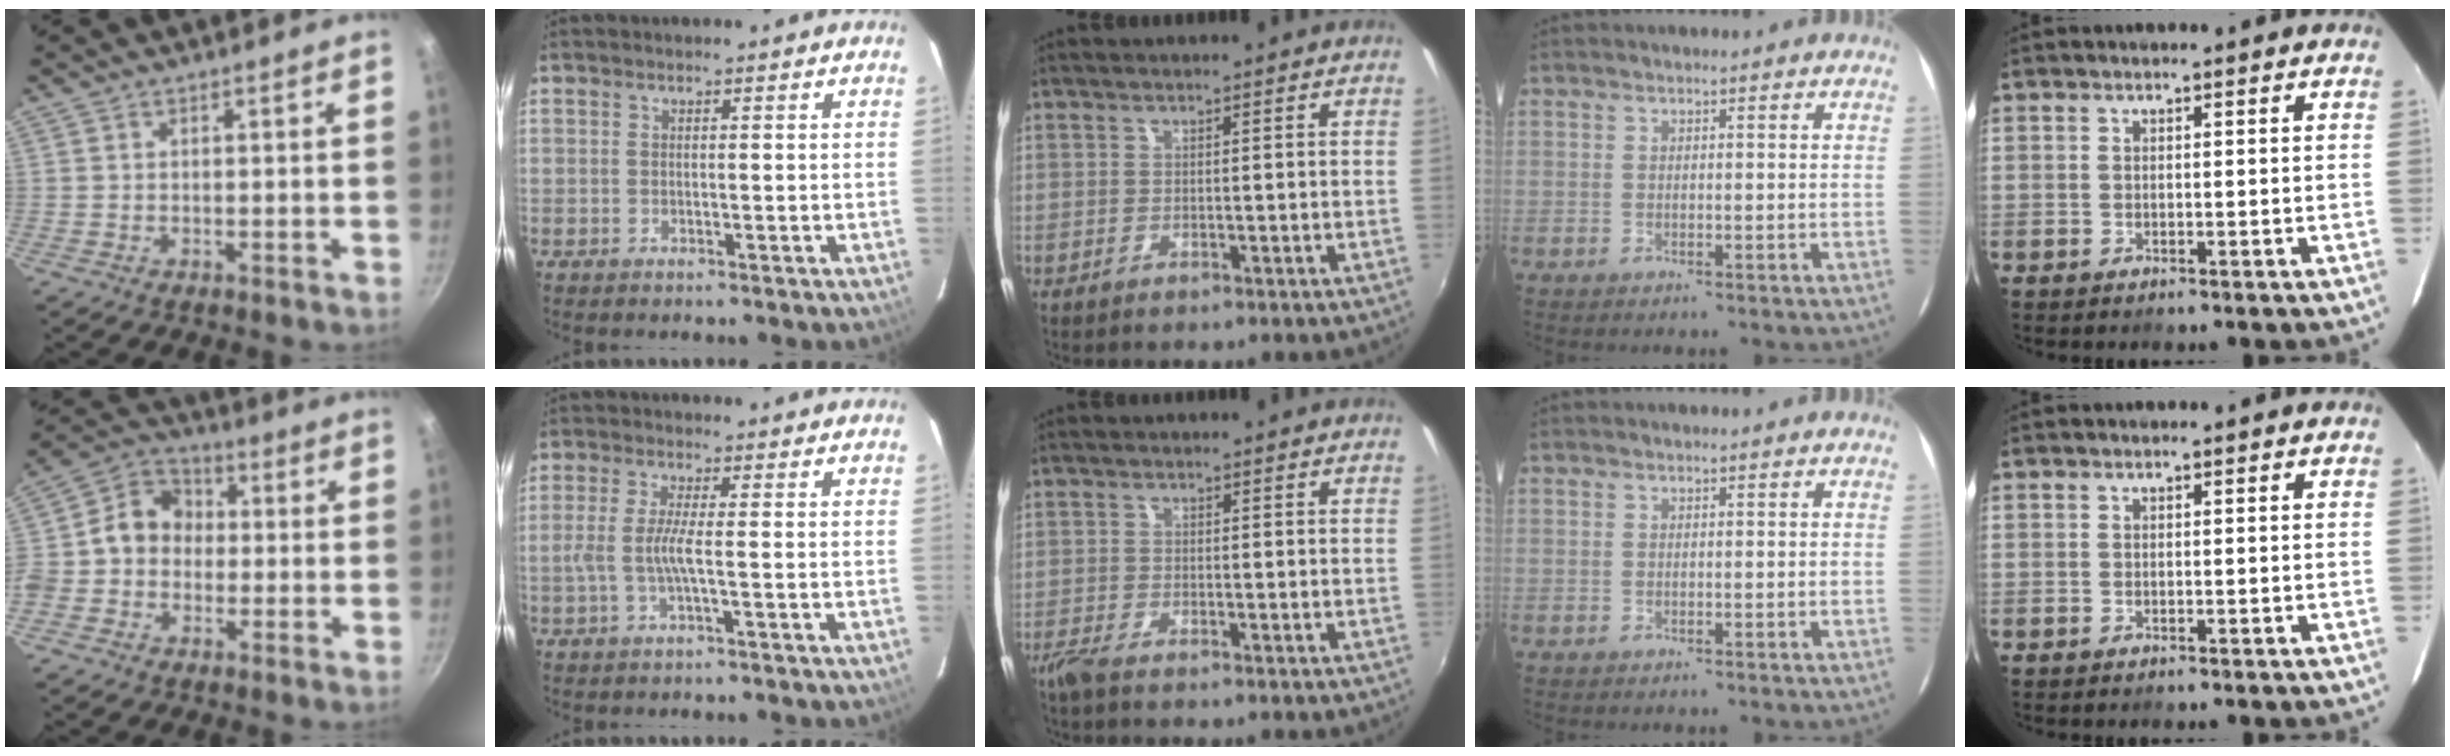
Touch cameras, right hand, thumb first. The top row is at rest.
{"thumb": {"total": 11.0, "force": [-0.8, 9.5, 5.6], "torque": [-0.059, 0.037, -0.043]}, "index": {"total": 4.0, "force": [-1.1, -0.5, 3.8], "torque": [-0.090, -0.003, -0.021]}, "middle": {"total": 2.3, "force": [-2.0, 0.1, 1.2], "torque": [-0.034, -0.008, -0.043]}}